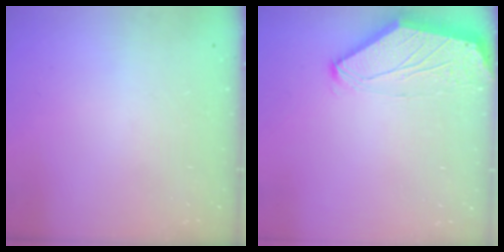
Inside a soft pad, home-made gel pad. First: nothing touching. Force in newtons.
{"total": 0.0}